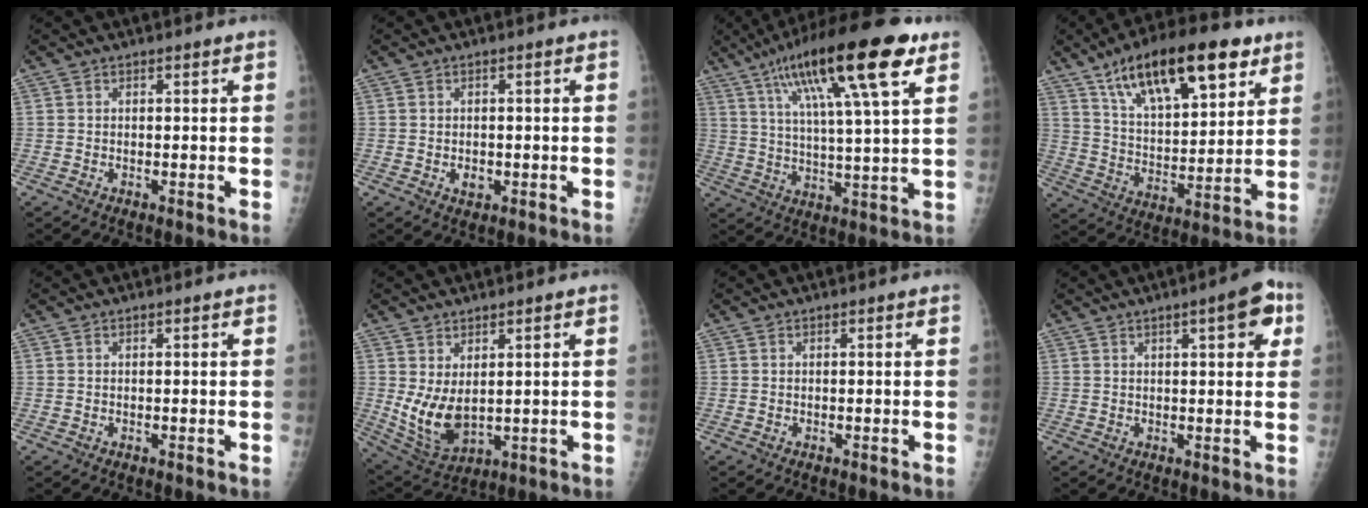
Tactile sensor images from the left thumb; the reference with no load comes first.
{"total": 2.2, "force": [-0.5, 1.7, 1.4], "torque": [-0.011, 0.001, -0.002]}
{"total": 21.6, "force": [11.0, 4.2, 18.2], "torque": [-0.299, -0.007, 0.182]}
{"total": 22.4, "force": [12.6, 8.9, 16.2], "torque": [-0.233, -0.032, 0.214]}
{"total": 0.0}
{"total": 8.8, "force": [1.2, 5.1, 7.1], "torque": [-0.124, -0.024, 0.045]}
{"total": 0.0}
{"total": 7.1, "force": [2.9, 2.0, 6.1], "torque": [-0.064, -0.001, 0.033]}